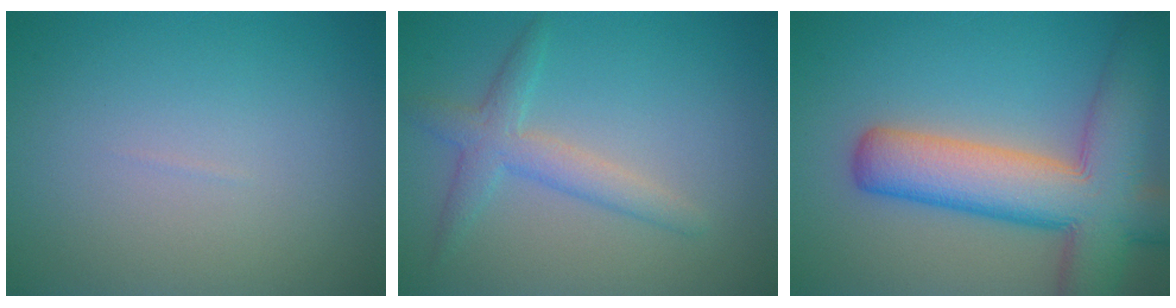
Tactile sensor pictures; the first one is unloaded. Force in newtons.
{"total": 3.0, "press": 3.0, "slide": 0.1}
{"total": 10.5, "press": 10.4, "slide": 0.6}